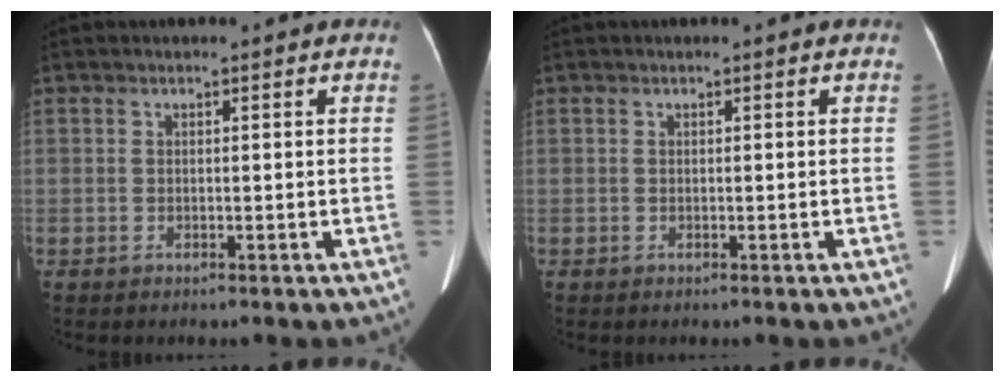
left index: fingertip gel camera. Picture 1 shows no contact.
{"total": 0.0}